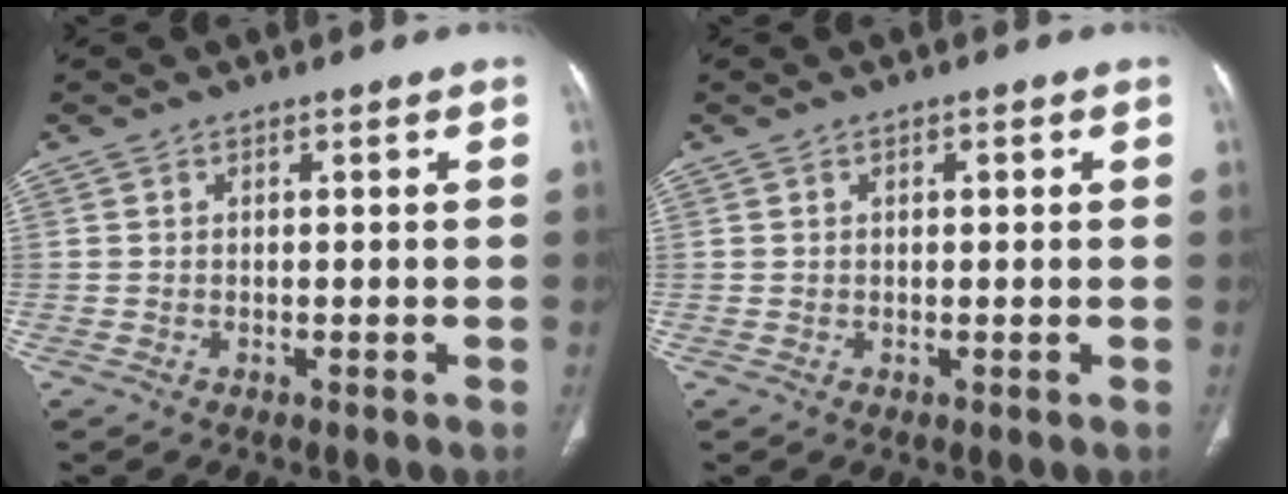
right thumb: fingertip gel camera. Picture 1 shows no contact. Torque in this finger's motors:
{"motor_torque": [0.22, -0.35, 0.02, 0.17, -0.02]}